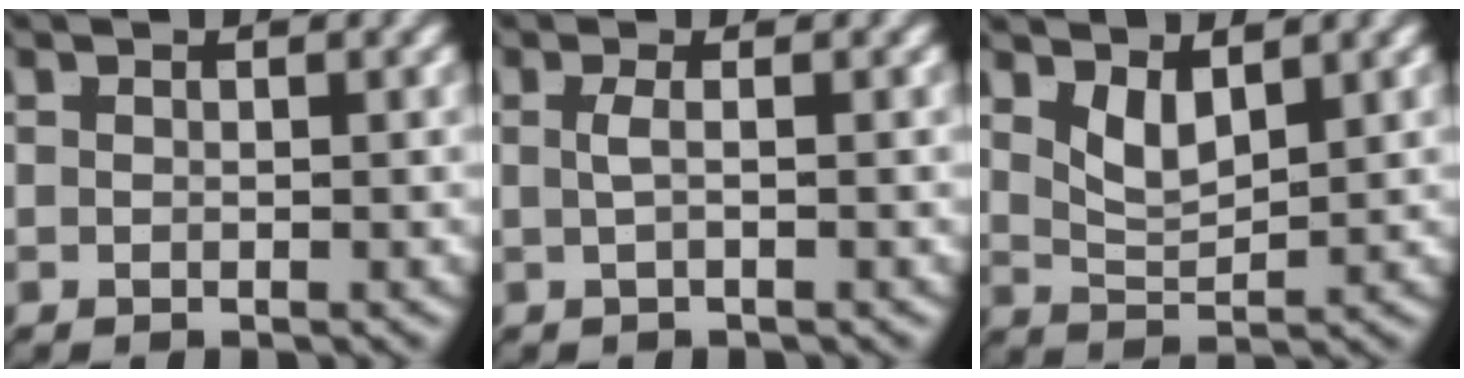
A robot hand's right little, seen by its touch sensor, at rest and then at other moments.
{"total": 1.3, "force": [-0.3, -0.9, 0.8], "torque": [-0.018, -0.004, -0.001]}
{"total": 3.0, "force": [1.6, 1.4, 2.1], "torque": [-0.037, -0.011, 0.029]}